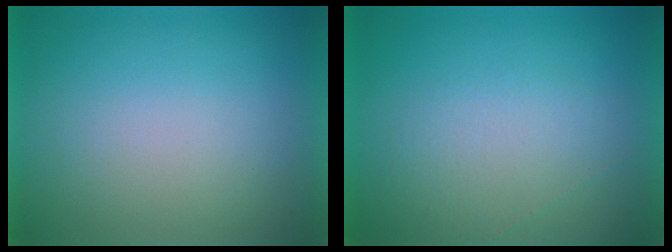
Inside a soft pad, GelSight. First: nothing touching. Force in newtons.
{"total": 1.0}